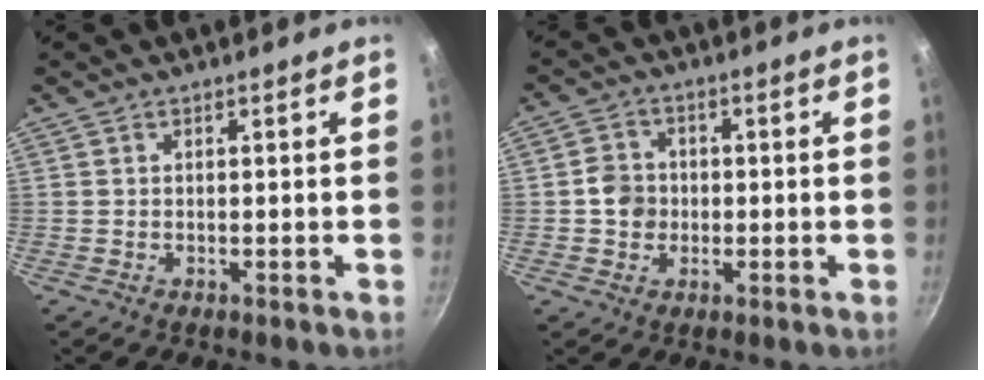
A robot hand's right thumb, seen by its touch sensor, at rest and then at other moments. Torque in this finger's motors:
{"motor_torque": [-0.12, 0.11, 0.09, -0.01, 0.00]}